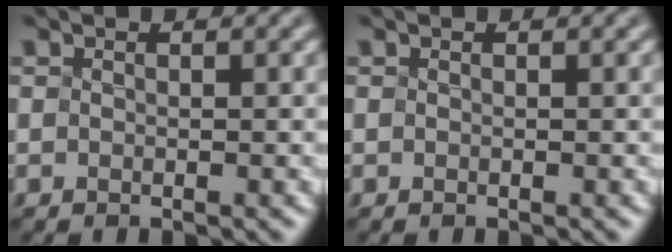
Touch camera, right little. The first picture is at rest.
{"total": 0.0}